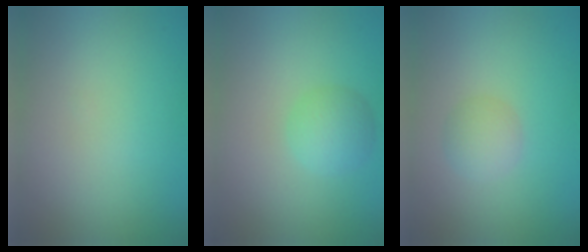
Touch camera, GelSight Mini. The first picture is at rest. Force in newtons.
{"total": 2.4, "press": 2.4, "slide": 0.1}
{"total": 2.0, "press": 2.0, "slide": 0.0}